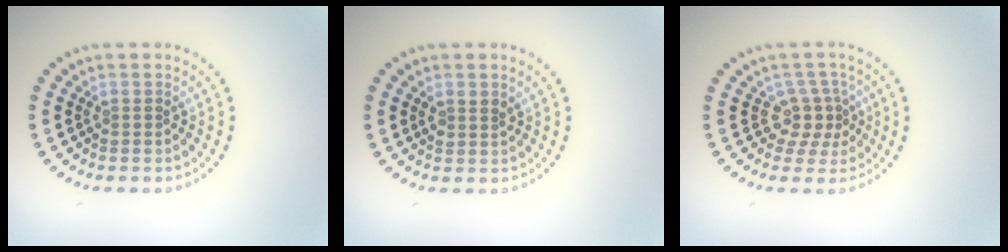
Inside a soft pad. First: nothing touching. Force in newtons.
{"total": 1.3, "press": 1.1, "slide": 0.7}
{"total": 2.6, "press": 1.9, "slide": 1.8}